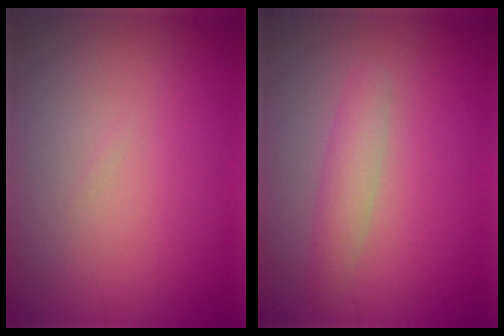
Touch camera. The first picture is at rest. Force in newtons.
{"total": 2.1, "press": 2.1, "slide": 0.1}